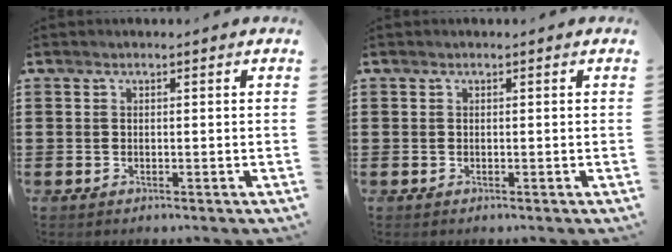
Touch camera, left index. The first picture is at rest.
{"total": 0.0}